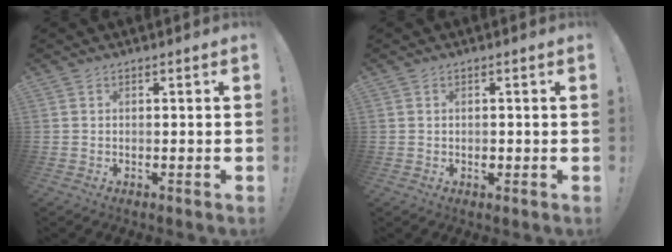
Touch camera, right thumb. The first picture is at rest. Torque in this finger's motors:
{"motor_torque": [0.08, -0.30, -0.50, 0.45, -0.02]}